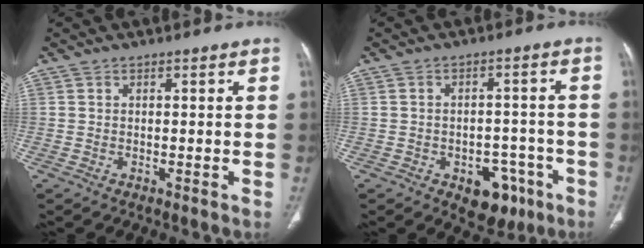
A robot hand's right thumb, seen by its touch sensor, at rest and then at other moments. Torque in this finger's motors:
{"motor_torque": [4.36, 0.47, 0.57, -0.98, 0.00]}